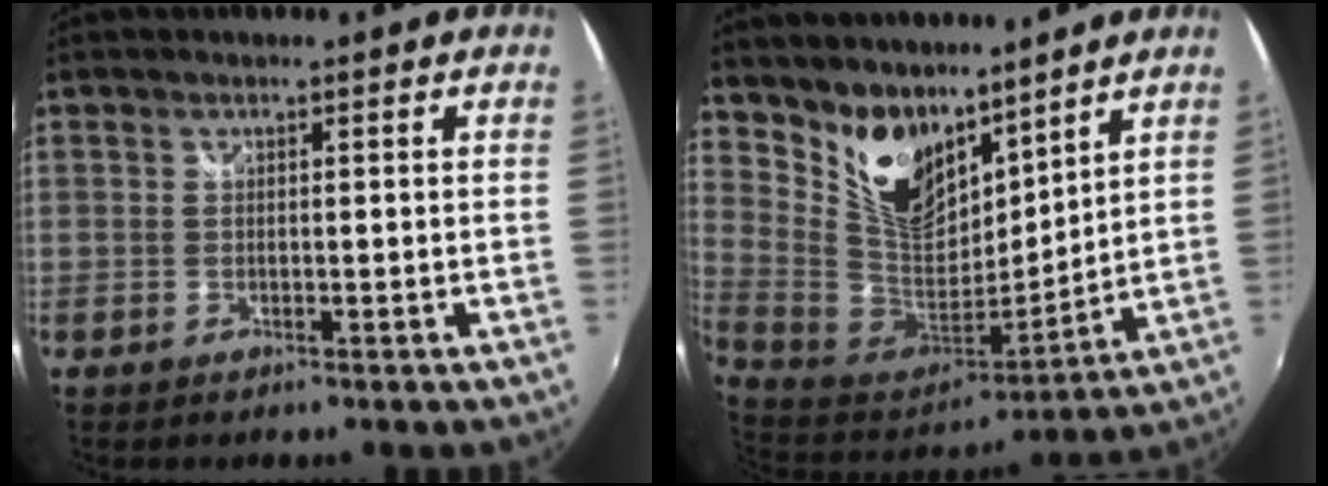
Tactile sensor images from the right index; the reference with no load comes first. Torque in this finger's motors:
{"motor_torque": [0.75, 0.82, 0.26, 0.11]}